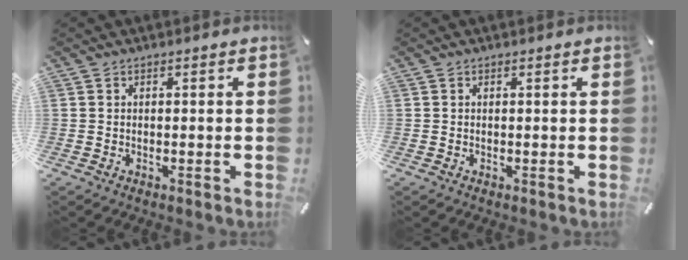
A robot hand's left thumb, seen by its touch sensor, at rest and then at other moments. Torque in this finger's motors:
{"motor_torque": [-0.16, -0.05, -0.05, -0.01, 0.00]}